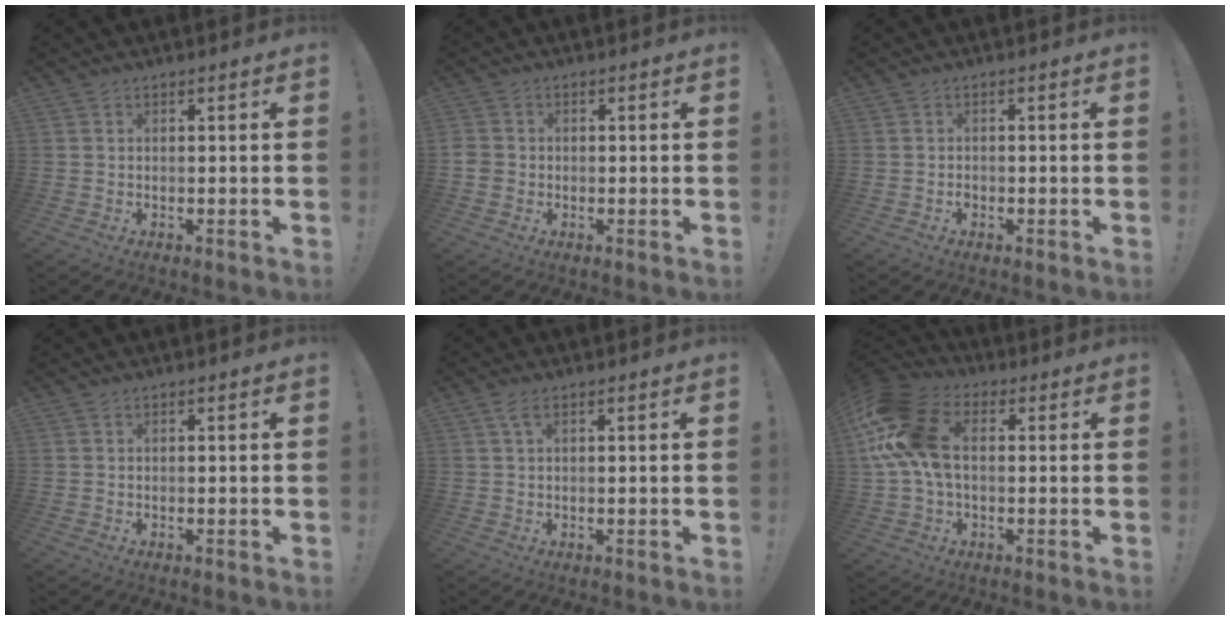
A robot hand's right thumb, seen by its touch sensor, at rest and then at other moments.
{"total": 2.8, "force": [-1.0, 2.4, 1.0], "torque": [-0.026, 0.007, -0.017]}
{"total": 0.9, "force": [-0.7, 0.5, 0.3], "torque": [0.002, -0.005, -0.014]}
{"total": 0.0}
{"total": 2.6, "force": [1.1, 1.0, 2.1], "torque": [-0.036, -0.001, 0.018]}
{"total": 16.9, "force": [2.9, 10.5, 12.9], "torque": [-0.263, 0.010, 0.056]}